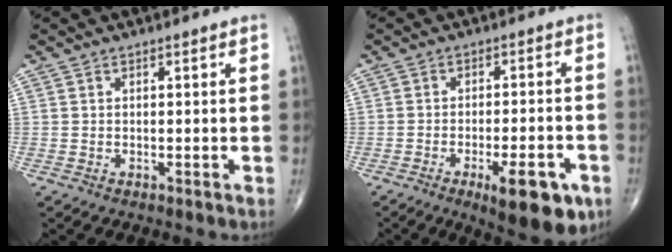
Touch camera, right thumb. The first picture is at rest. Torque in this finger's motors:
{"motor_torque": [1.64, 0.96, 0.14, -0.26, 0.24]}